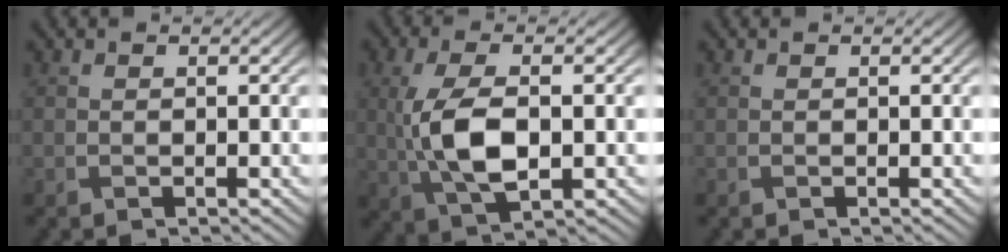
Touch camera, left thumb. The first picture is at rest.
{"total": 8.2, "force": [-0.6, 3.6, 7.4], "torque": [-0.168, 0.000, -0.010]}
{"total": 0.0}